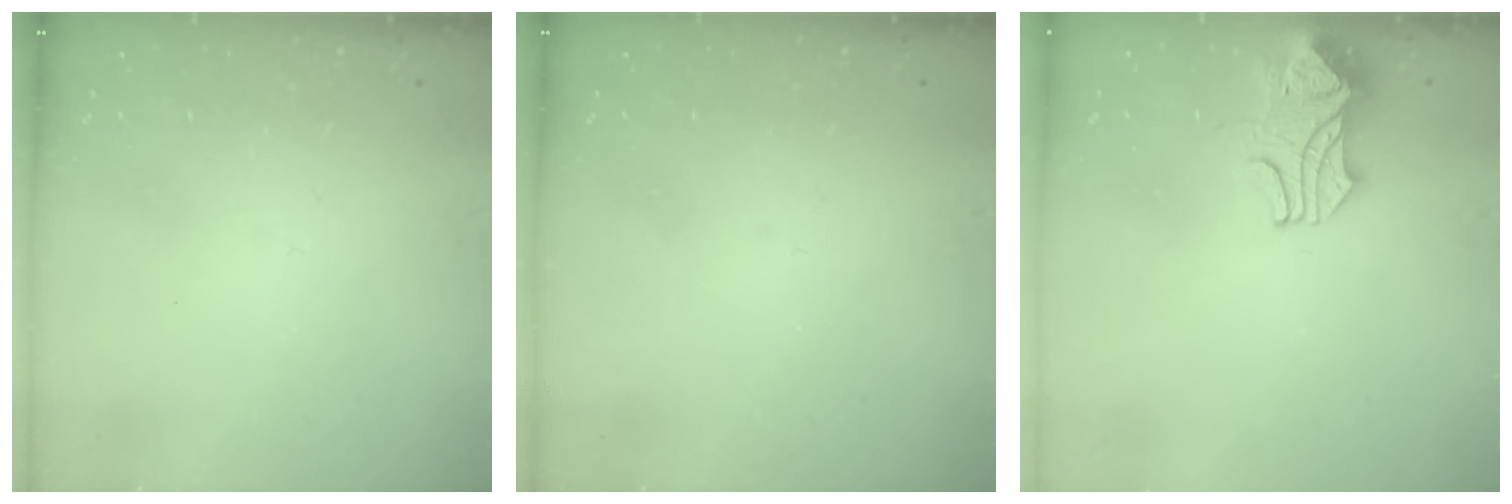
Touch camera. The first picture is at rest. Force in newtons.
{"total": 0.0}
{"total": 2.5, "press": 2.3, "slide": 0.9}